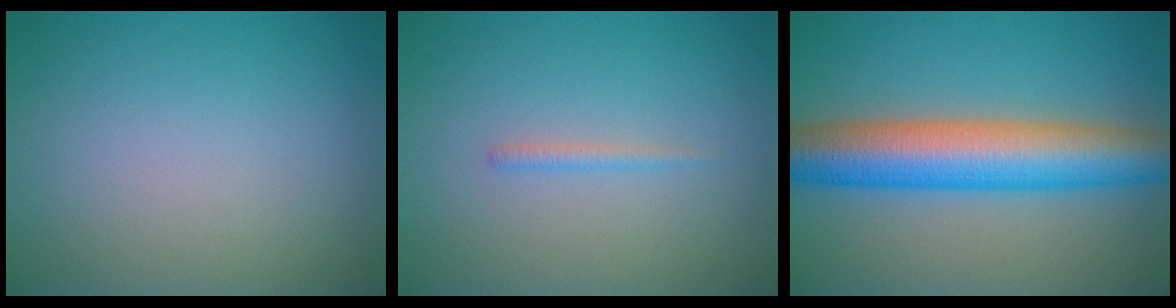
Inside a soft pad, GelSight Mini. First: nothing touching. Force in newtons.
{"total": 0.8, "press": 0.8, "slide": 0.1}
{"total": 9.8, "press": 9.8, "slide": 0.1}